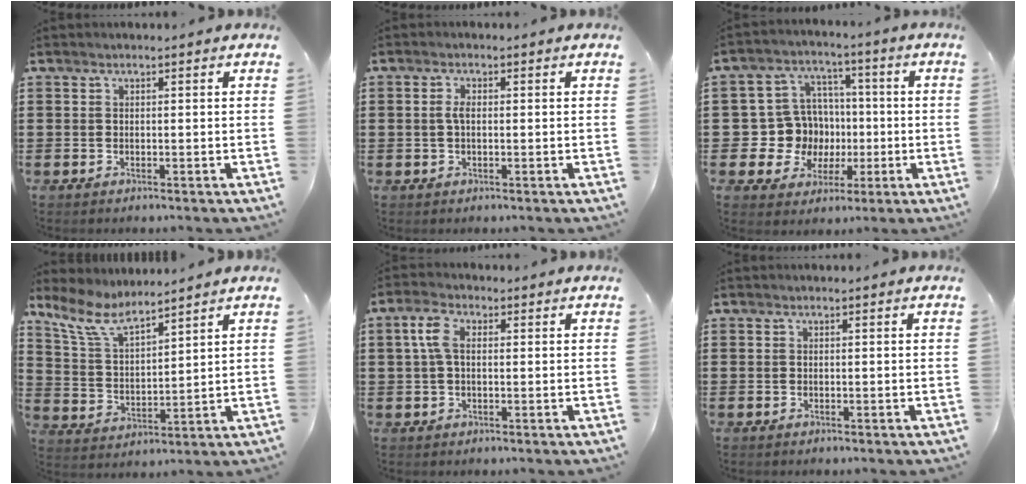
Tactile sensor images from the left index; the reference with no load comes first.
{"total": 2.1, "force": [0.1, 0.8, 1.9], "torque": [-0.046, -0.001, -0.002]}
{"total": 9.9, "force": [0.1, 9.7, 2.2], "torque": [-0.089, 0.000, 0.015]}
{"total": 7.4, "force": [6.0, 1.8, 3.8], "torque": [-0.099, -0.022, 0.109]}
{"total": 4.7, "force": [1.0, 2.4, 3.8], "torque": [-0.090, 0.009, 0.014]}
{"total": 0.0}